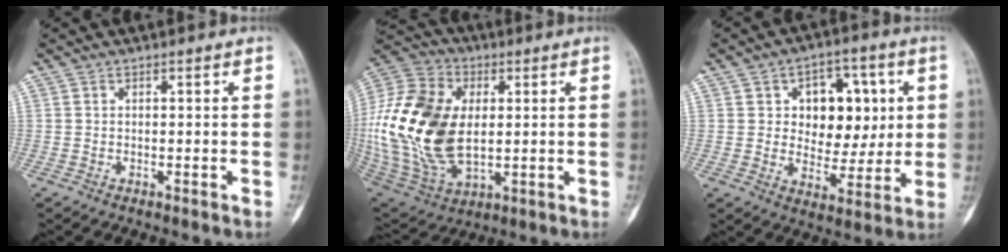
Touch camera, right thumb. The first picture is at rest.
{"total": 25.3, "force": [1.4, 15.8, 19.7], "torque": [-0.411, -0.016, 0.033]}
{"total": 13.5, "force": [2.9, 9.4, 9.3], "torque": [-0.072, -0.002, 0.045]}